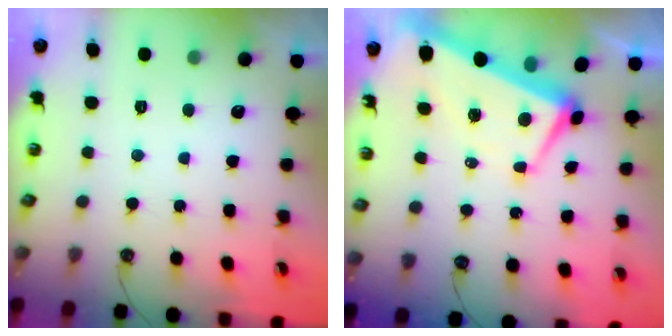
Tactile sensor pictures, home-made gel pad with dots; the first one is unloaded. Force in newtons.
{"total": 2.0, "press": 1.6, "slide": 1.2}